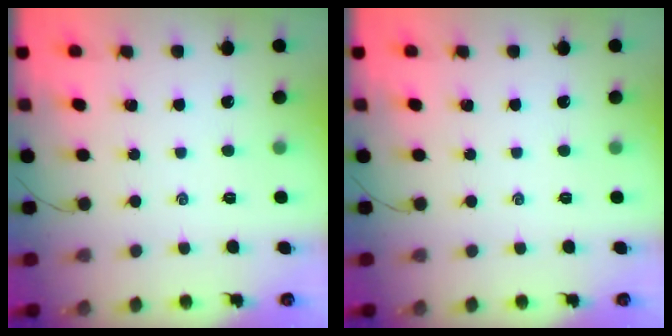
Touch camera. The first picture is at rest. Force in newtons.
{"total": 0.0}